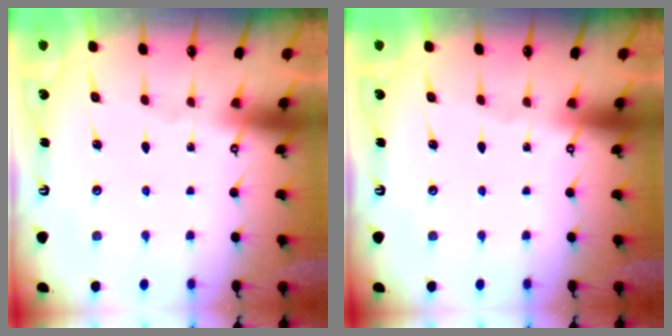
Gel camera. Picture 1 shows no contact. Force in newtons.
{"total": 0.0}